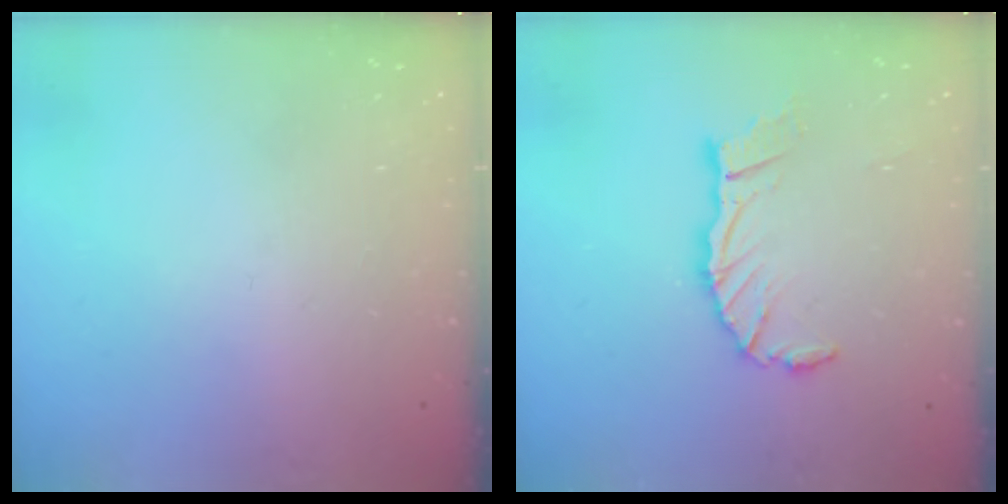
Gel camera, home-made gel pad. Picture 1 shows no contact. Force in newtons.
{"total": 9.6, "press": 9.5, "slide": 1.5}